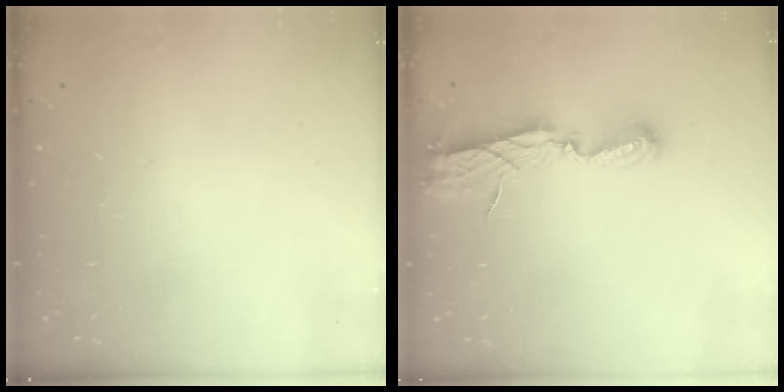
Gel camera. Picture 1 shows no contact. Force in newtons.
{"total": 6.2, "press": 6.2, "slide": 0.2}